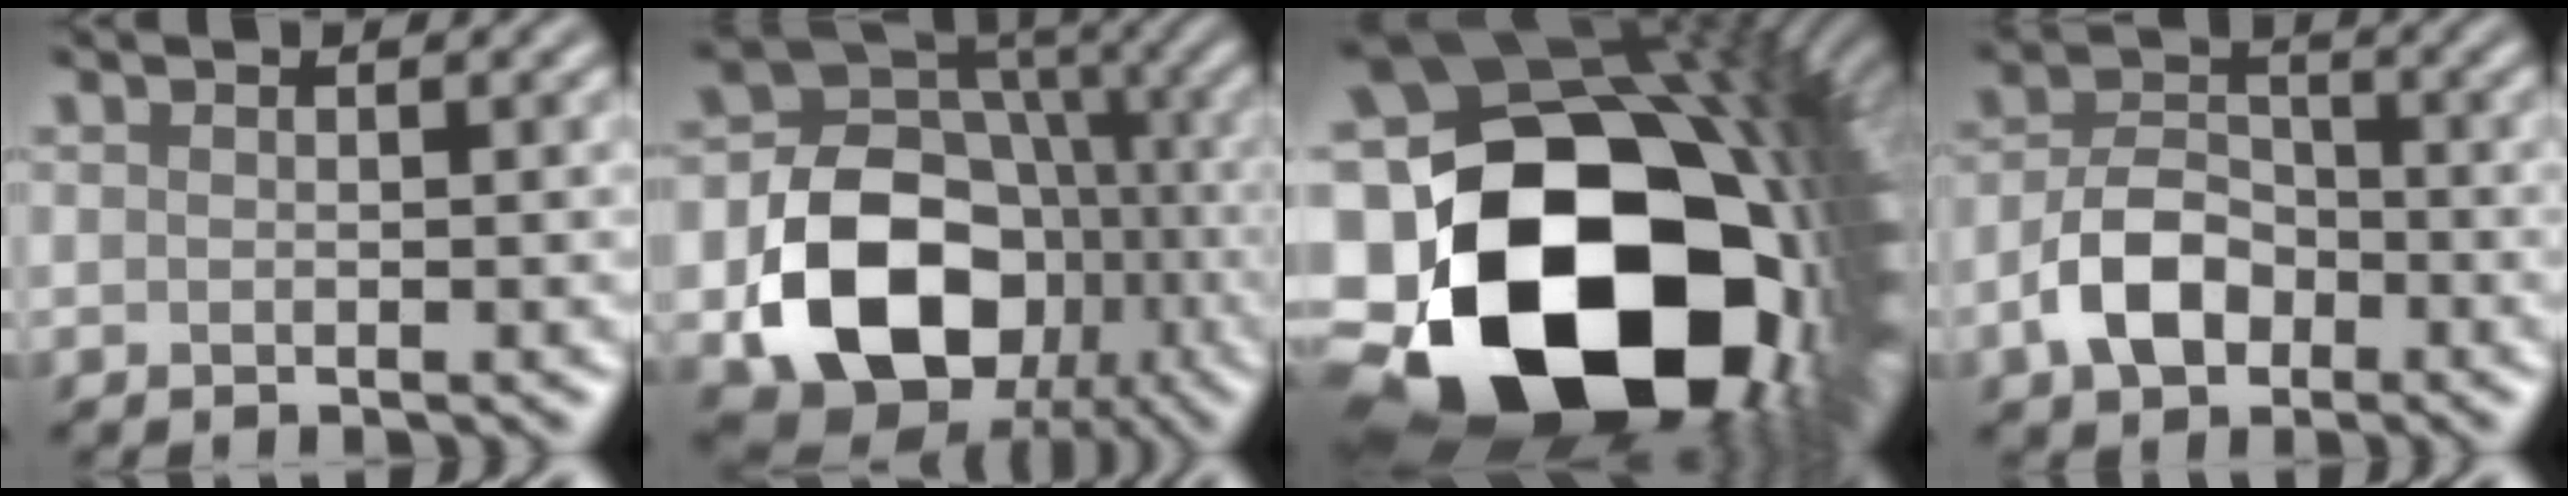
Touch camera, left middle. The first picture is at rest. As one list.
[{"total": 14.5, "force": [-4.3, 11.3, 8.0], "torque": [-0.137, -0.022, -0.080]}, {"total": 23.4, "force": [-5.6, 17.5, 14.6], "torque": [-0.277, -0.087, -0.061]}, {"total": 5.1, "force": [-2.3, 3.4, 3.1], "torque": [-0.055, 0.009, -0.047]}]